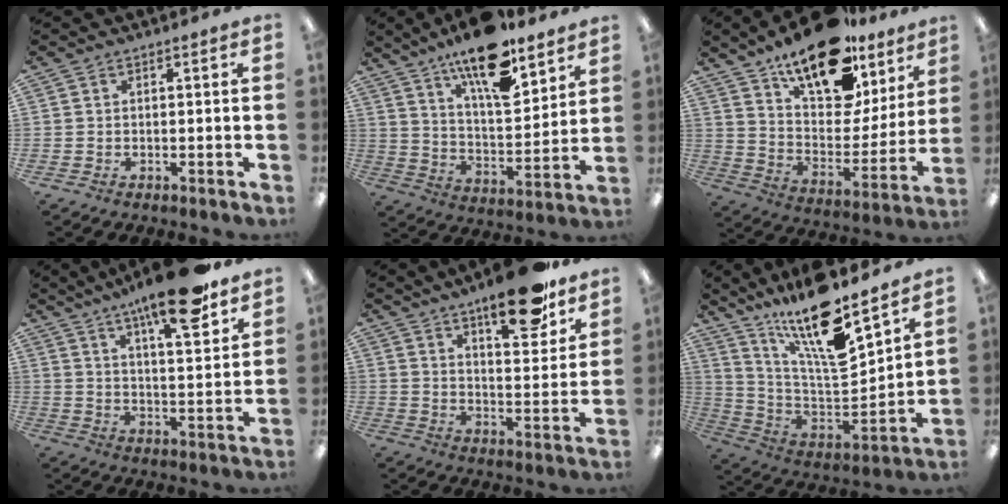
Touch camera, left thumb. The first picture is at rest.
{"total": 17.2, "force": [12.5, 5.5, 10.3], "torque": [-0.166, -0.078, 0.208]}
{"total": 20.9, "force": [15.0, 9.4, 11.1], "torque": [-0.186, -0.097, 0.266]}
{"total": 16.1, "force": [11.9, 3.4, 10.3], "torque": [-0.165, -0.065, 0.191]}
{"total": 17.0, "force": [12.7, 5.2, 10.0], "torque": [-0.131, -0.080, 0.206]}
{"total": 19.6, "force": [14.3, 4.6, 12.7], "torque": [-0.237, -0.105, 0.240]}